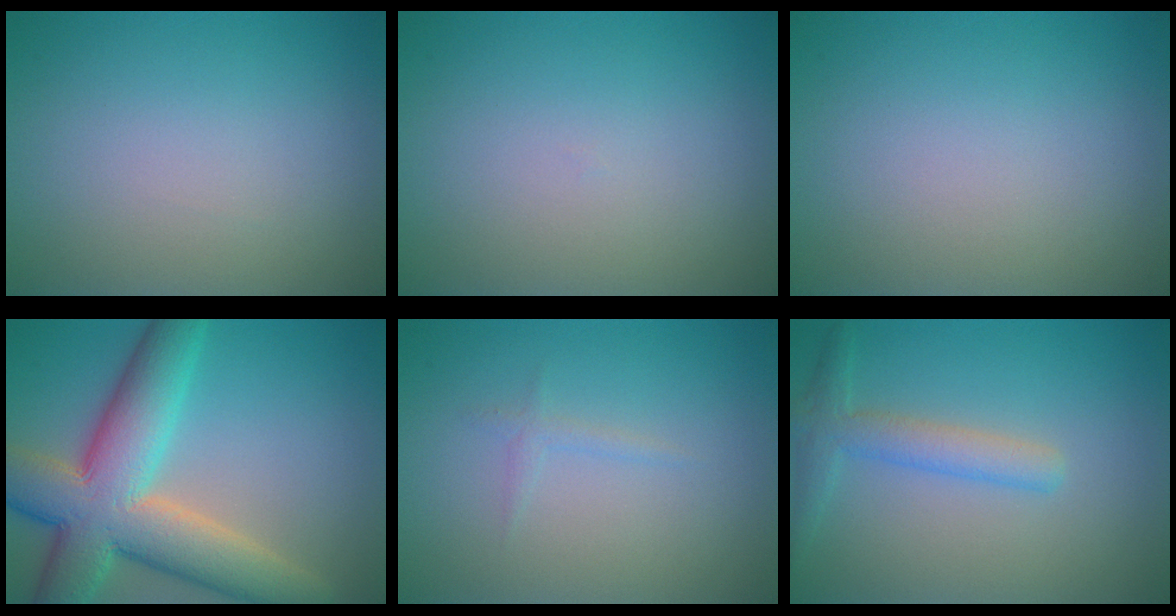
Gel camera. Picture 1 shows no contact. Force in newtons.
{"total": 0.0}
{"total": 0.0}
{"total": 11.4, "press": 11.4, "slide": 0.7}
{"total": 0.8, "press": 0.8, "slide": 0.1}
{"total": 2.8, "press": 2.8, "slide": 0.1}